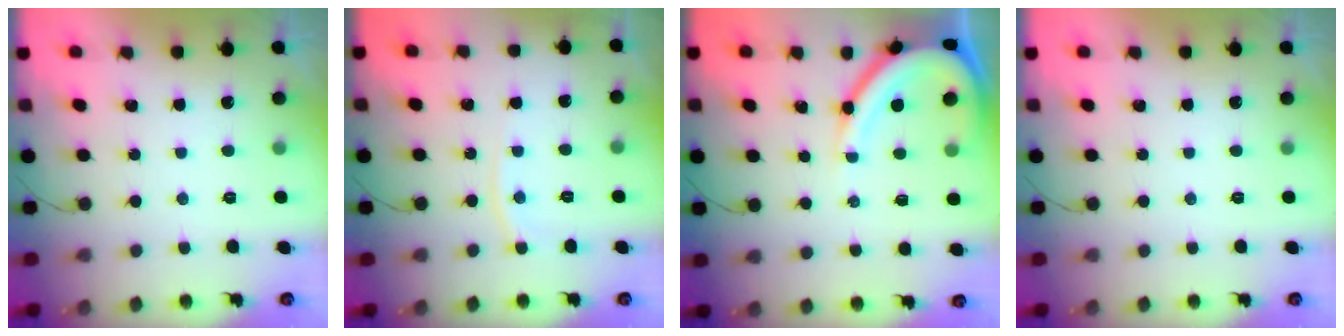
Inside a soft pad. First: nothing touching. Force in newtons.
{"total": 4.8, "press": 4.8, "slide": 0.6}
{"total": 12.4, "press": 12.3, "slide": 1.1}
{"total": 0.0}